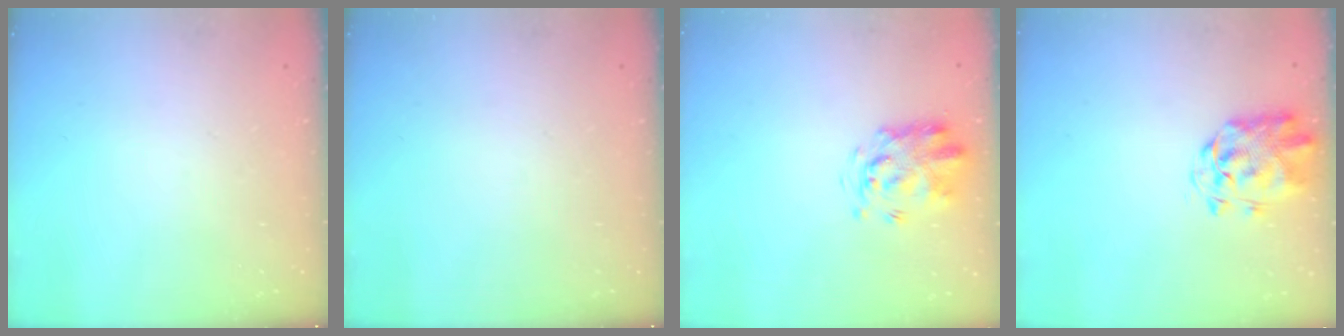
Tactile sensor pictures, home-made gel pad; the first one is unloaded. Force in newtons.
{"total": 0.0}
{"total": 3.4, "press": 3.3, "slide": 0.8}
{"total": 3.1, "press": 3.0, "slide": 0.8}